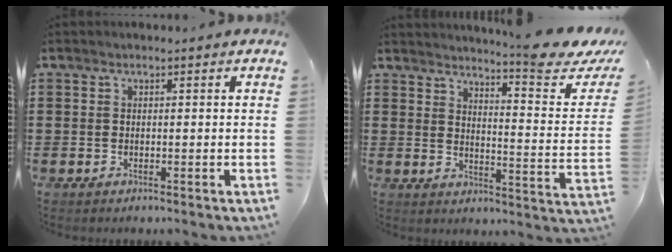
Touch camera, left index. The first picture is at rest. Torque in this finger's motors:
{"motor_torque": [2.14, 0.00, 0.17, 0.11]}